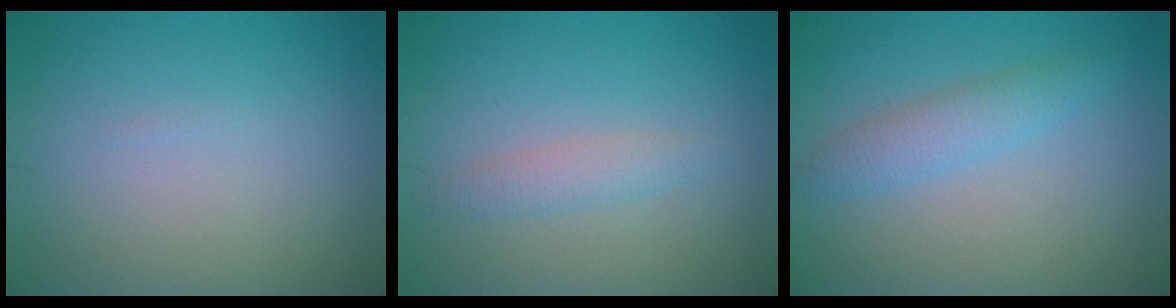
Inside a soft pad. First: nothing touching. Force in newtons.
{"total": 1.7, "press": 1.7, "slide": 0.1}
{"total": 2.5, "press": 2.5, "slide": 0.1}